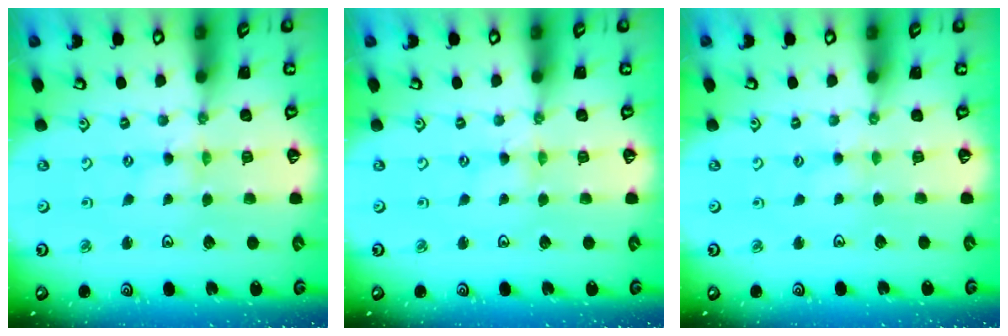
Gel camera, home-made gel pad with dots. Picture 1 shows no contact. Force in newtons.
{"total": 0.0}
{"total": 1.7, "press": 1.6, "slide": 0.3}